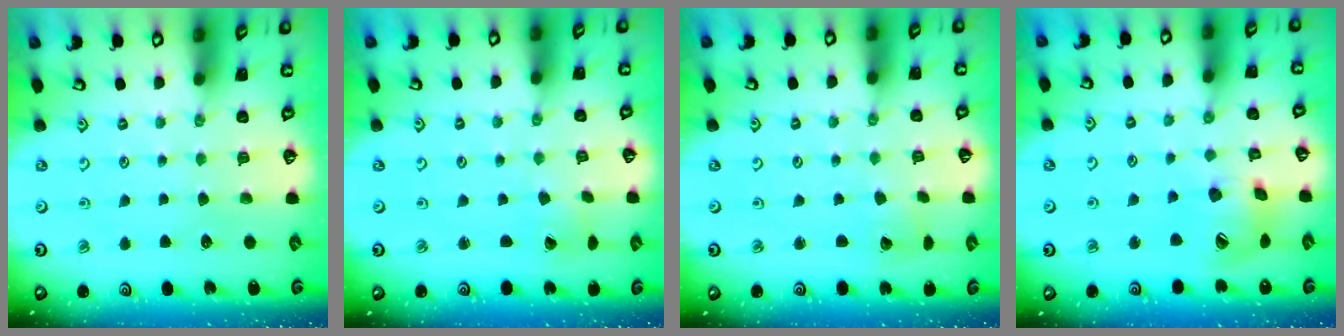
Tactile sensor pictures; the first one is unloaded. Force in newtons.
{"total": 0.9, "press": 0.9, "slide": 0.1}
{"total": 2.3, "press": 2.3, "slide": 0.3}
{"total": 14.5, "press": 14.4, "slide": 2.2}